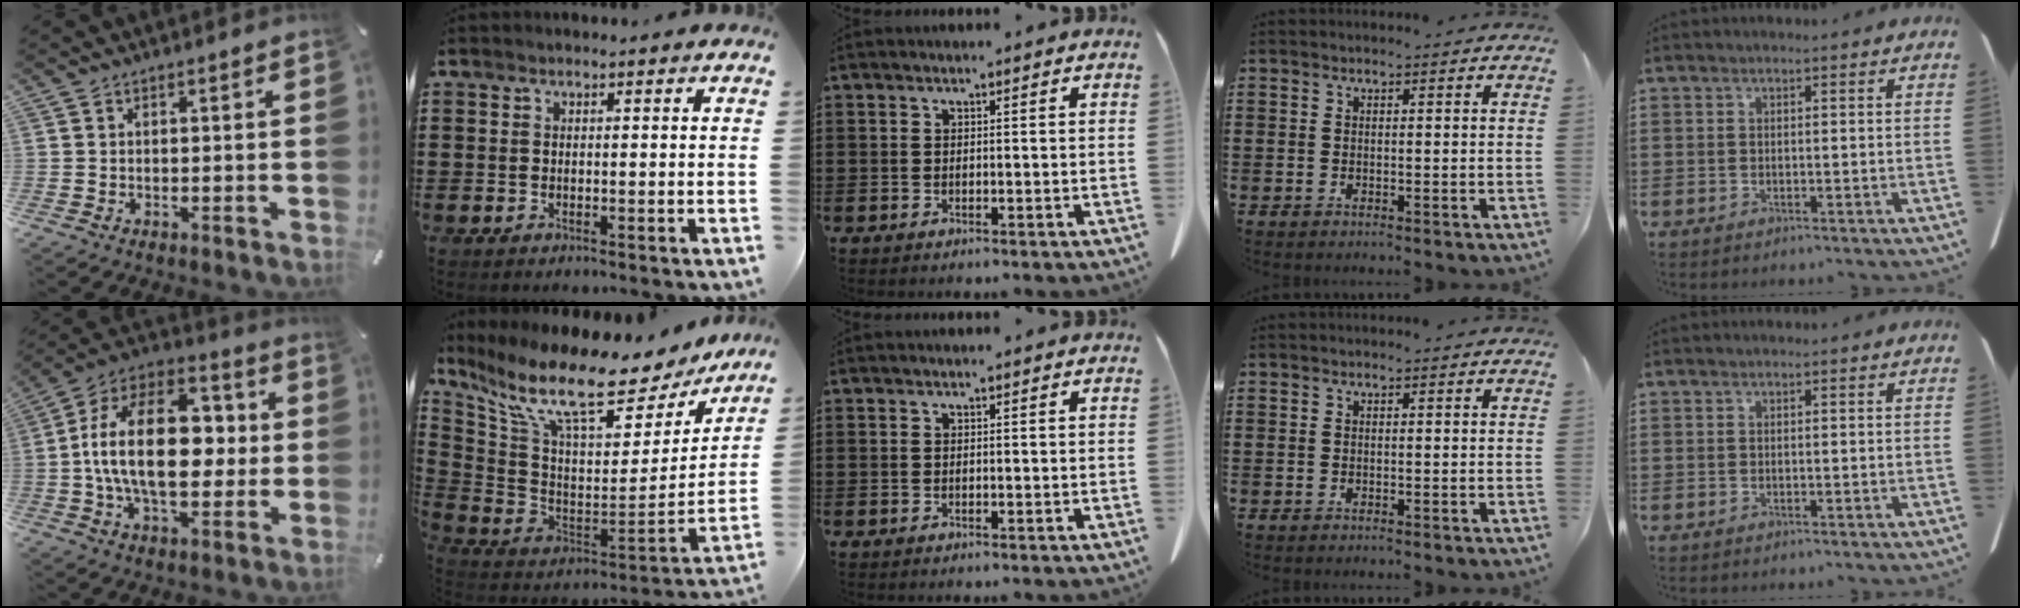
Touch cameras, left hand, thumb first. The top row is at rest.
{"thumb": {"total": 23.1, "force": [-0.2, 14.1, 18.3], "torque": [-0.331, 0.005, -0.009]}, "index": {"total": 12.1, "force": [8.1, 3.5, 8.3], "torque": [-0.173, -0.057, 0.133]}}